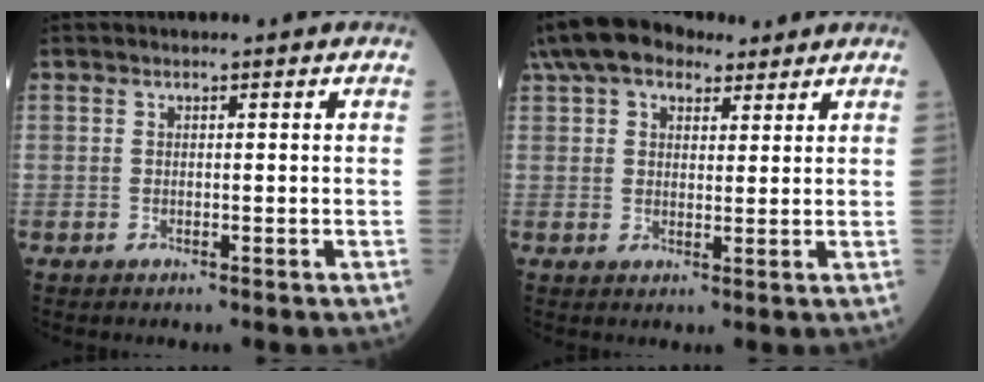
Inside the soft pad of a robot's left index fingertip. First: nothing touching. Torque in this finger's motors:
{"motor_torque": [0.82, -1.31, -0.12, 0.06]}